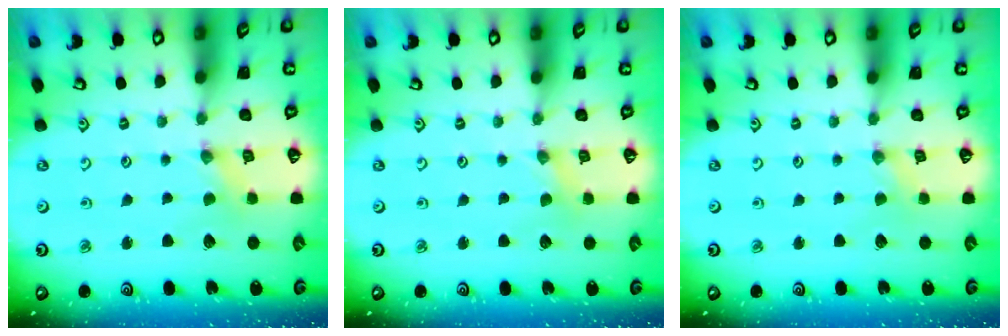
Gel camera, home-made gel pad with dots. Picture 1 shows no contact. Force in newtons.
{"total": 0.0}
{"total": 0.0}